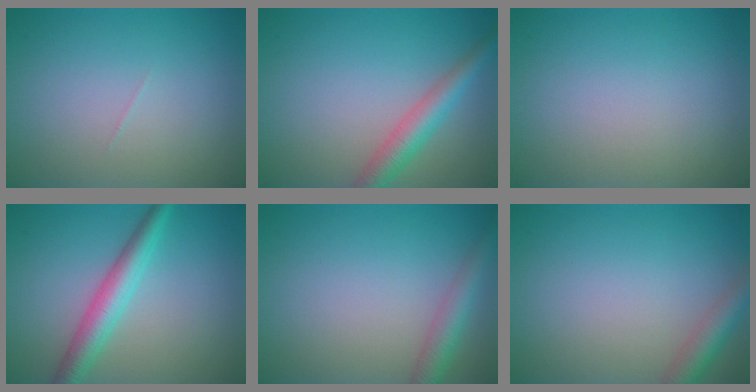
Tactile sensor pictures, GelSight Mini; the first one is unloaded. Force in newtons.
{"total": 3.6, "press": 3.6, "slide": 0.1}
{"total": 0.0}
{"total": 3.8, "press": 3.8, "slide": 0.1}
{"total": 2.9, "press": 2.9, "slide": 0.1}
{"total": 2.9, "press": 2.9, "slide": 0.2}